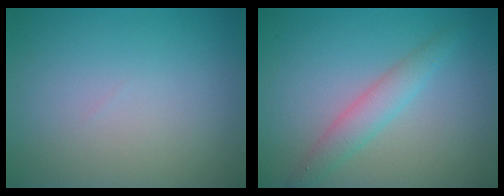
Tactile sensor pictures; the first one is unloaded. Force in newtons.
{"total": 2.4, "press": 2.4, "slide": 0.1}